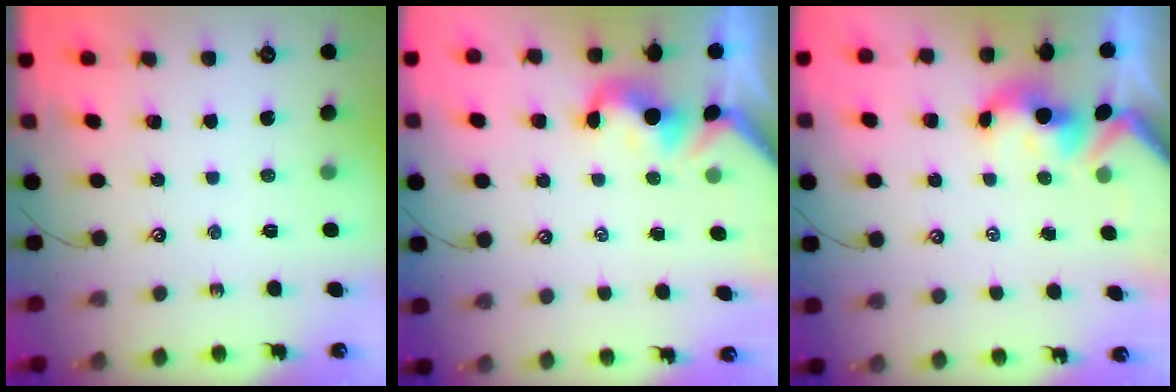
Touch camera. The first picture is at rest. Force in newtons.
{"total": 1.1, "press": 1.1, "slide": 0.2}
{"total": 1.7, "press": 1.5, "slide": 0.8}